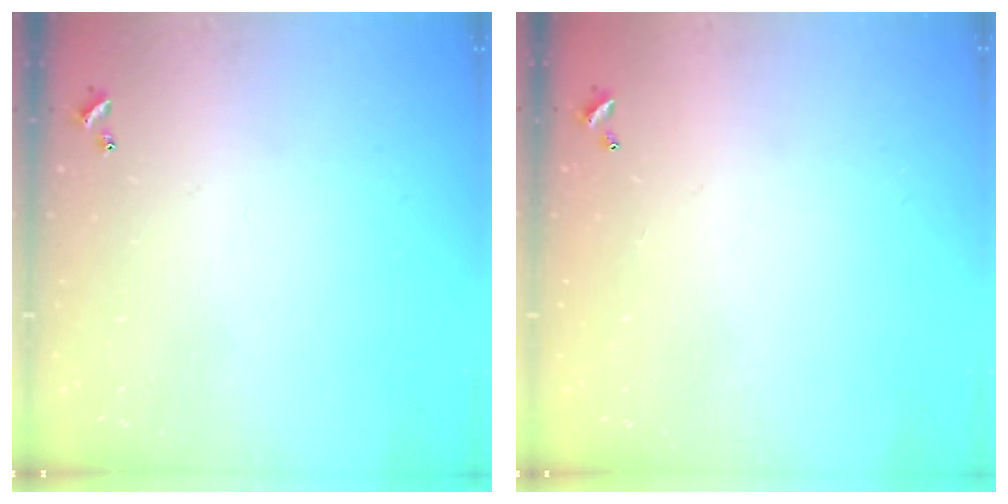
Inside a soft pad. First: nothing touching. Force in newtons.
{"total": 2.7, "press": 2.7, "slide": 0.1}